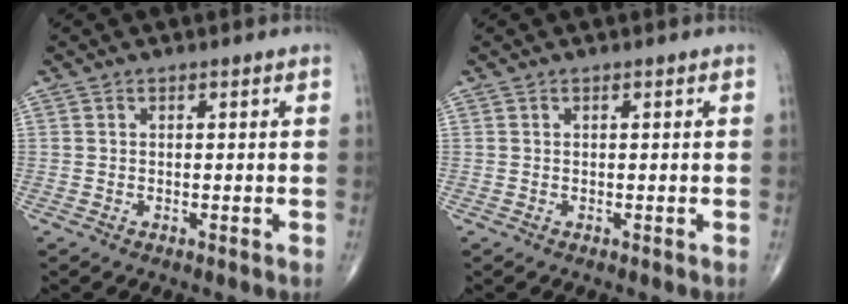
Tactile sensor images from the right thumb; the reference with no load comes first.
{"total": 0.0}